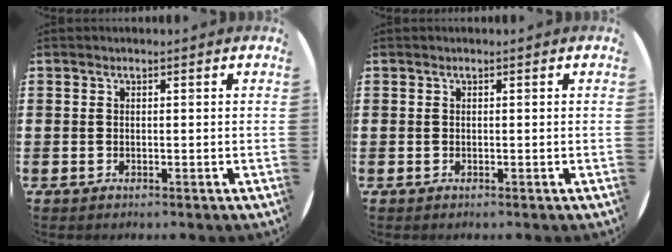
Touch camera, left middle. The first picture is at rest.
{"total": 0.0}